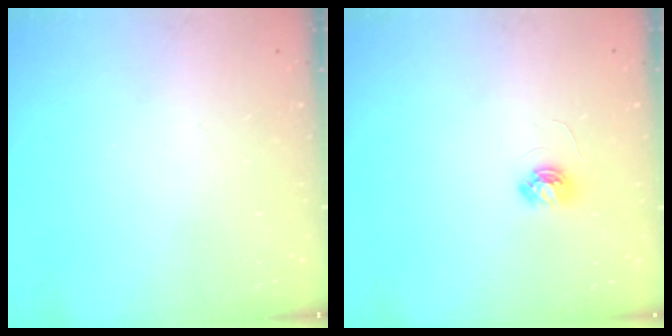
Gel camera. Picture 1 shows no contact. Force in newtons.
{"total": 4.0, "press": 4.0, "slide": 0.3}